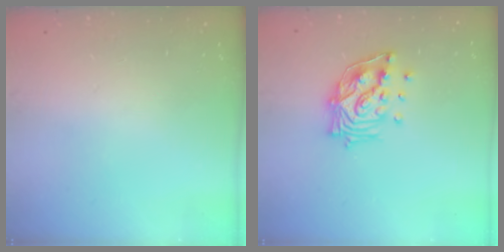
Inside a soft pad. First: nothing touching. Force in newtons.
{"total": 14.2, "press": 14.1, "slide": 1.9}